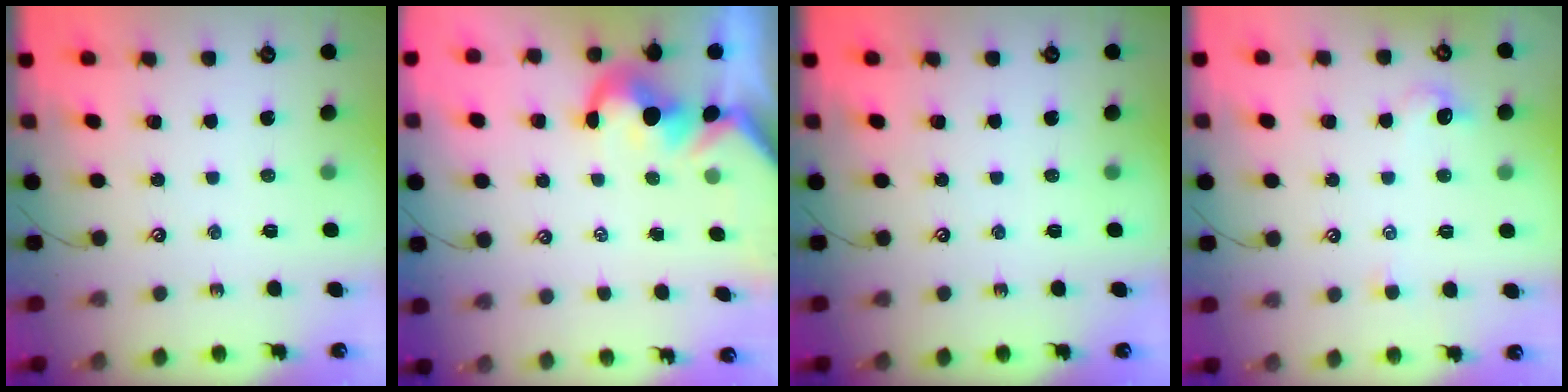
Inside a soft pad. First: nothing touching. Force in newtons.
{"total": 3.1, "press": 2.9, "slide": 1.0}
{"total": 0.0}
{"total": 0.9, "press": 0.6, "slide": 0.6}